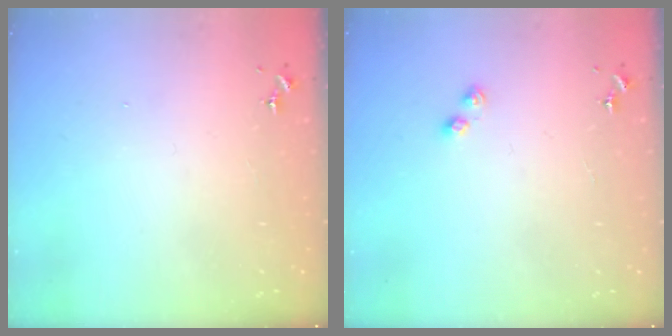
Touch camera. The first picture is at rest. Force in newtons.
{"total": 2.8, "press": 2.8, "slide": 0.4}